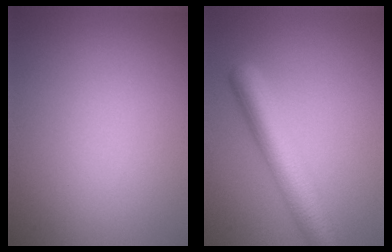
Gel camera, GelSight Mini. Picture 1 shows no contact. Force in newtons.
{"total": 5.7, "press": 5.7, "slide": 0.2}